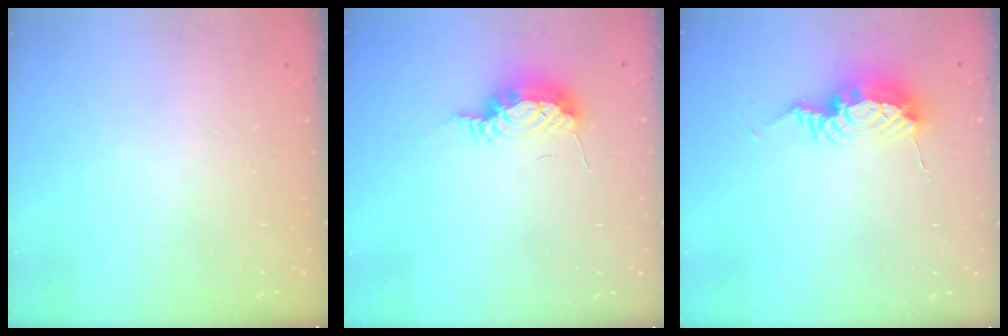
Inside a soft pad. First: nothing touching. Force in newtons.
{"total": 11.5, "press": 9.0, "slide": 7.2}
{"total": 10.5, "press": 10.4, "slide": 1.1}